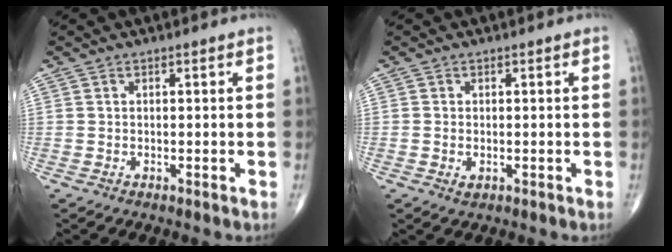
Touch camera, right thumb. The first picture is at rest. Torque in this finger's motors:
{"motor_torque": [-0.01, -0.13, -0.23, -0.30, -0.02]}